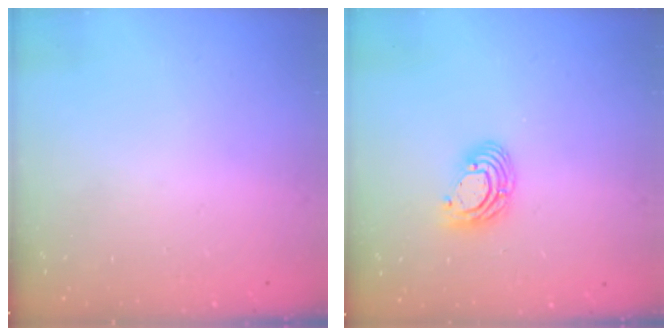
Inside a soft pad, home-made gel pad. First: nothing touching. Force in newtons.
{"total": 9.5, "press": 9.4, "slide": 1.6}